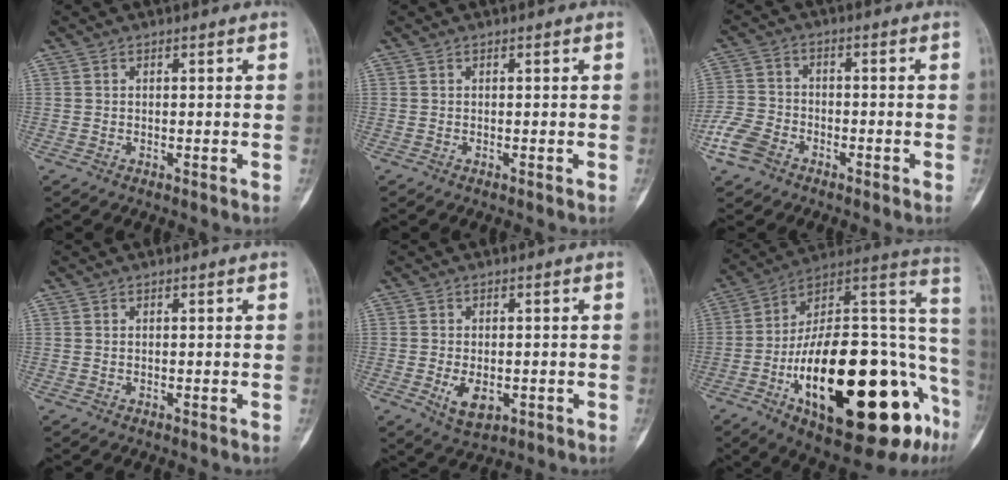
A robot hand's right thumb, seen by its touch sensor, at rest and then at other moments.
{"total": 0.0}
{"total": 7.1, "force": [-4.2, 4.9, 3.1], "torque": [-0.065, 0.018, -0.086]}
{"total": 0.0}
{"total": 5.4, "force": [-1.5, 3.2, 4.1], "torque": [-0.062, -0.006, -0.017]}
{"total": 36.1, "force": [-11.6, 14.1, 31.1], "torque": [-0.405, 0.050, -0.174]}